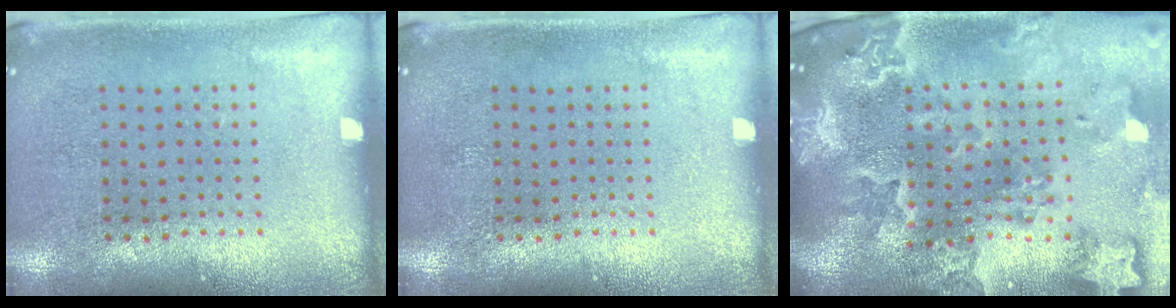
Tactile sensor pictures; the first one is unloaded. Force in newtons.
{"total": 0.0}
{"total": 4.6, "press": 3.8, "slide": 2.6}